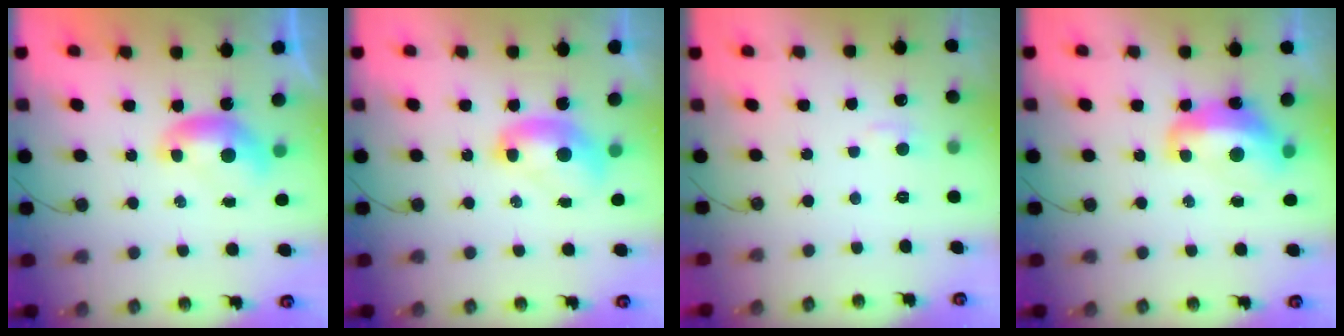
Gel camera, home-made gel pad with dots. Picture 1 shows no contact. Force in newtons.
{"total": 2.1, "press": 2.1, "slide": 0.2}
{"total": 1.7, "press": 1.6, "slide": 0.6}
{"total": 6.8, "press": 6.7, "slide": 1.2}